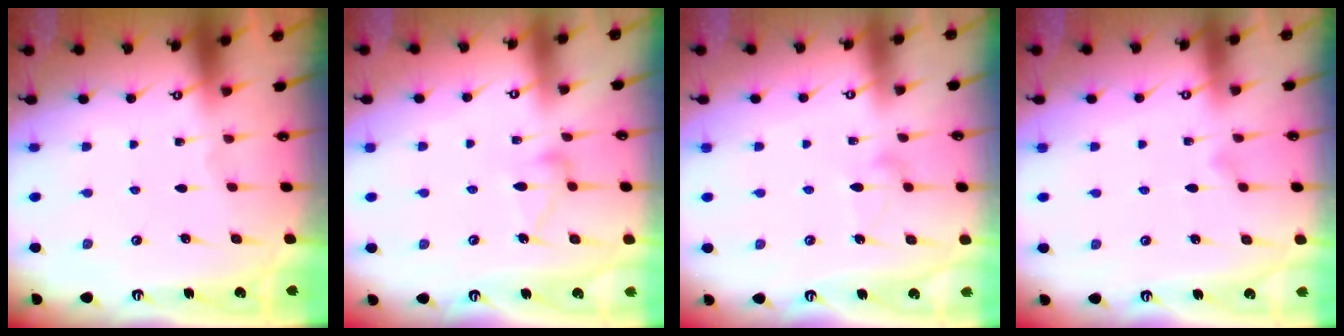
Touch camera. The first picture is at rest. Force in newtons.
{"total": 10.7, "press": 10.7, "slide": 0.5}
{"total": 7.8, "press": 7.8, "slide": 0.3}
{"total": 6.2, "press": 6.2, "slide": 0.3}